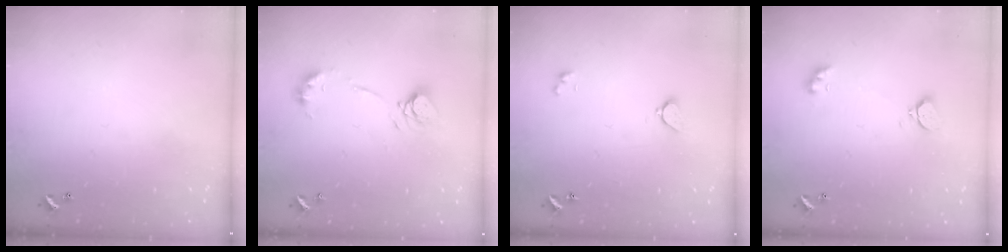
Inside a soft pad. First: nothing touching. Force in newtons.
{"total": 12.5, "press": 12.5, "slide": 1.1}
{"total": 2.0, "press": 2.0, "slide": 0.5}
{"total": 2.5, "press": 2.5, "slide": 0.6}